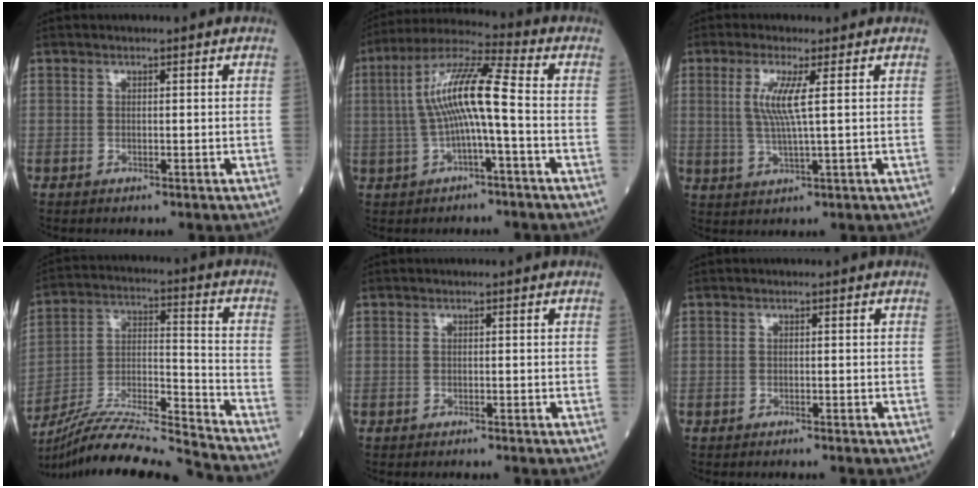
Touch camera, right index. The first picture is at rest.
{"total": 10.8, "force": [-0.4, 0.7, 10.8], "torque": [-0.212, 0.028, -0.009]}
{"total": 5.4, "force": [1.4, -0.3, 5.3], "torque": [-0.114, -0.002, 0.031]}
{"total": 19.9, "force": [-18.8, -1.7, 6.5], "torque": [-0.131, -0.010, -0.321]}
{"total": 1.4, "force": [-1.2, -0.1, 0.7], "torque": [-0.011, 0.001, -0.012]}
{"total": 1.7, "force": [-1.5, -0.1, 0.7], "torque": [-0.012, 0.001, -0.016]}